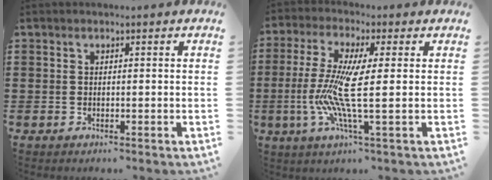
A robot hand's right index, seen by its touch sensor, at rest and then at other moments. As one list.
[{"total": 10.1, "force": [-1.0, 1.3, 10.0], "torque": [-0.225, -0.024, -0.030]}]